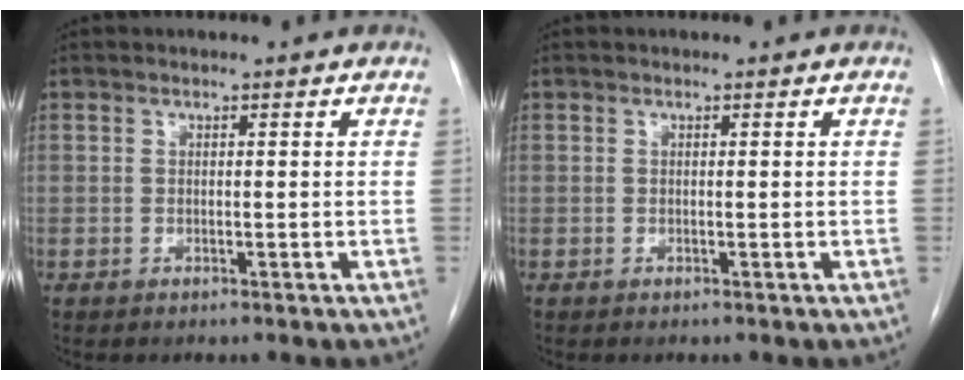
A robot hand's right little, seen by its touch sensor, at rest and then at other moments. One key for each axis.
{"total": 0.0}